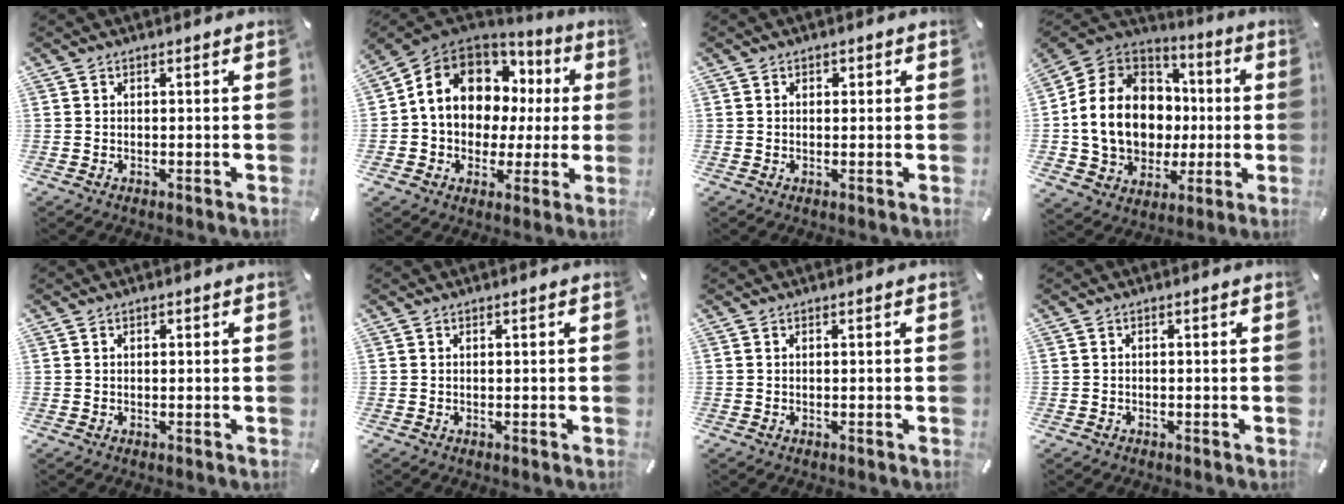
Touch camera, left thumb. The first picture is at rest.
{"total": 13.4, "force": [4.7, 10.6, 6.6], "torque": [-0.145, -0.026, 0.094]}
{"total": 1.0, "force": [0.2, 1.0, 0.2], "torque": [0.004, 0.003, 0.000]}
{"total": 18.2, "force": [0.0, 15.1, 10.1], "torque": [-0.217, -0.009, 0.011]}
{"total": 0.6, "force": [0.0, 0.5, 0.4], "torque": [-0.008, 0.003, -0.001]}
{"total": 0.0}
{"total": 0.0}
{"total": 0.5, "force": [-0.4, 0.4, 0.0], "torque": [0.001, 0.002, -0.010]}